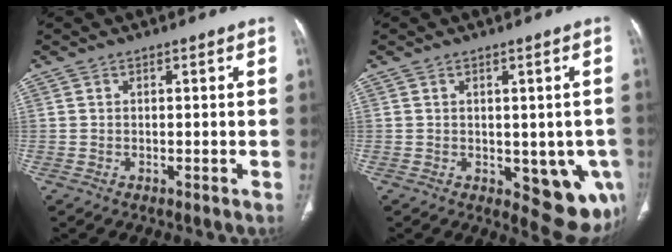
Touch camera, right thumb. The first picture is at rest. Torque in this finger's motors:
{"motor_torque": [1.20, 1.44, -0.12, 0.07, 0.21]}